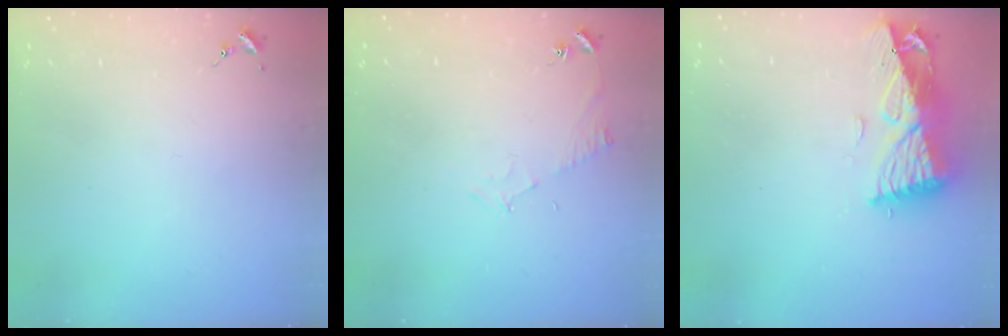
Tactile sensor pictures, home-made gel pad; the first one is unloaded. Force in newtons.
{"total": 5.9, "press": 5.8, "slide": 0.7}
{"total": 10.7, "press": 10.6, "slide": 1.5}